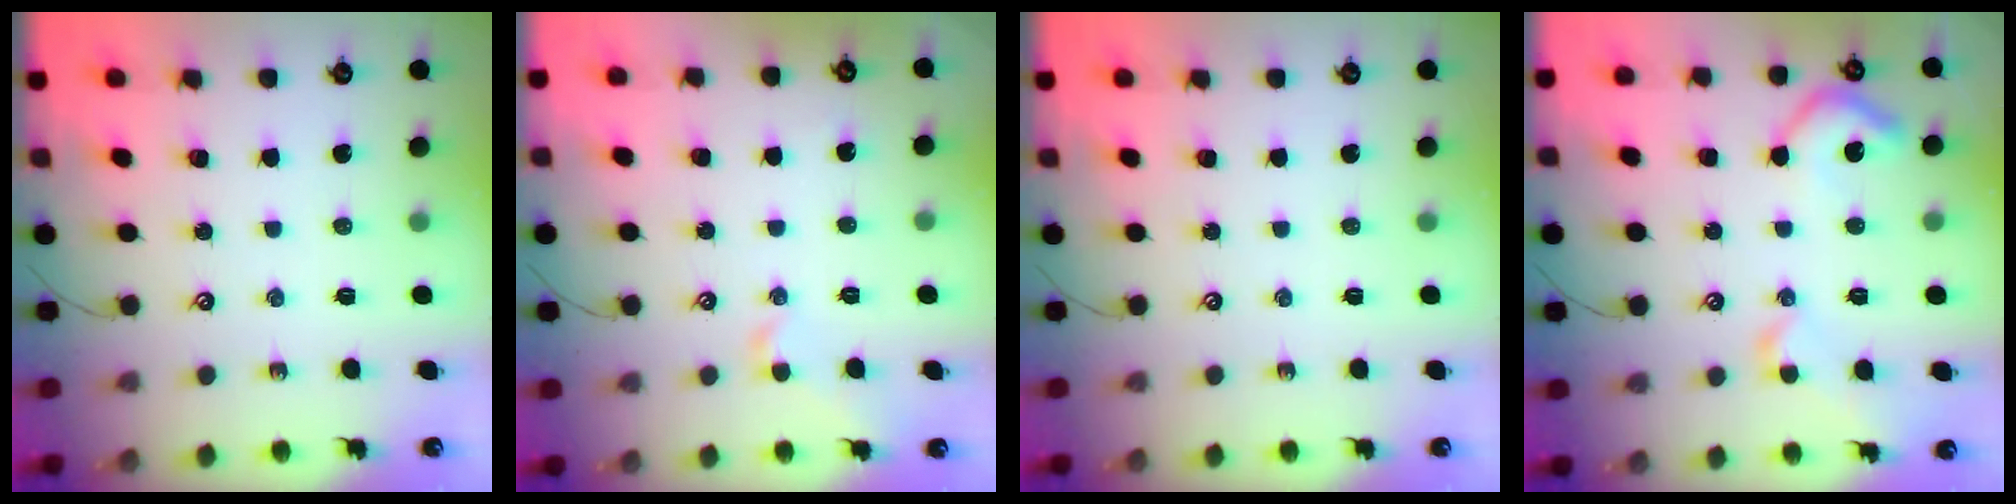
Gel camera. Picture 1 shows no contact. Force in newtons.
{"total": 0.9, "press": 0.8, "slide": 0.4}
{"total": 0.0}
{"total": 8.8, "press": 8.7, "slide": 1.1}